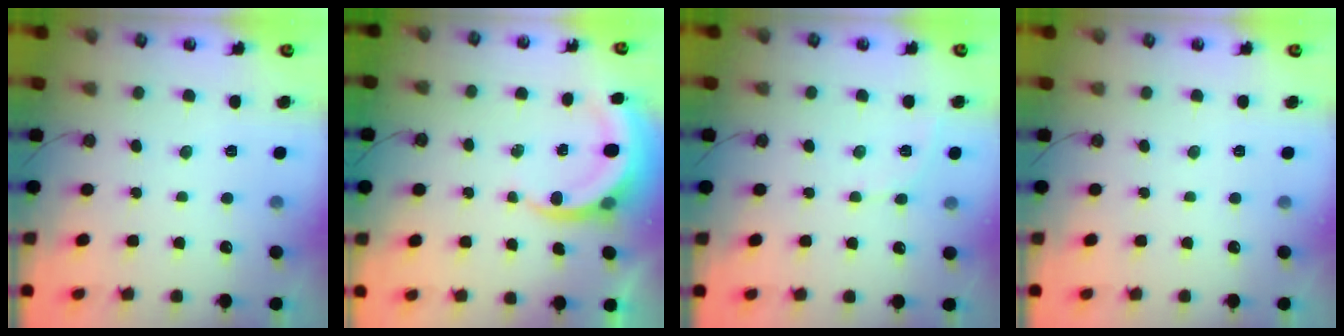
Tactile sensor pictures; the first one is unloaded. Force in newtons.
{"total": 5.3, "press": 5.2, "slide": 0.4}
{"total": 5.2, "press": 5.2, "slide": 0.4}
{"total": 0.0}